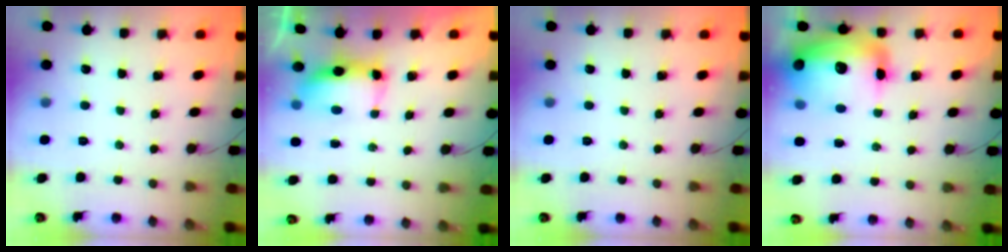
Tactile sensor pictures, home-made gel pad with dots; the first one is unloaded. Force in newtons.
{"total": 7.1, "press": 7.0, "slide": 0.6}
{"total": 0.0}
{"total": 20.6, "press": 20.0, "slide": 4.9}